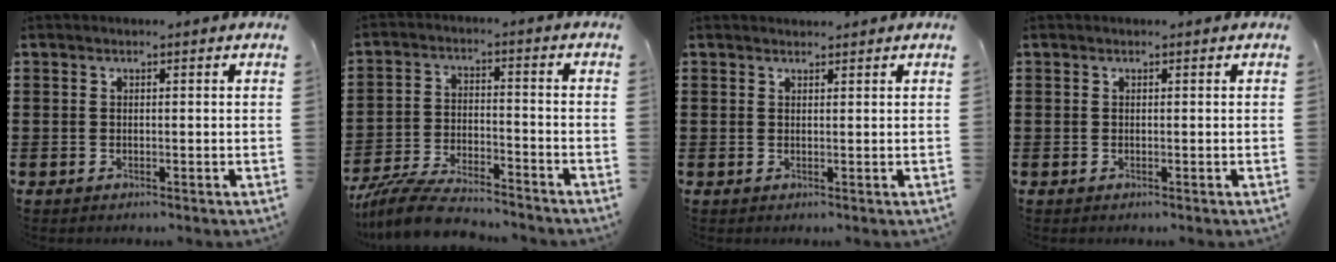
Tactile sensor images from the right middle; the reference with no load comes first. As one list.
[{"total": 8.0, "force": [-7.4, 1.1, 2.8], "torque": [-0.060, 0.007, -0.145]}, {"total": 0.8, "force": [0.8, 0.1, 0.0], "torque": [0.006, -0.004, 0.014]}, {"total": 0.0}]